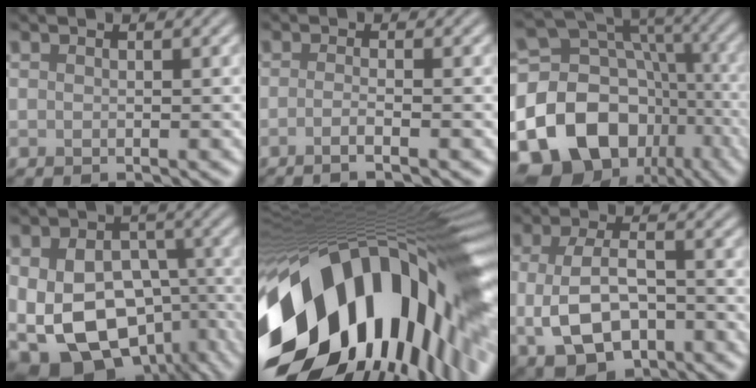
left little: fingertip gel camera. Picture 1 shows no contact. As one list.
[{"total": 2.3, "force": [-0.9, 0.7, 2.0], "torque": [-0.020, -0.003, -0.029]}, {"total": 18.6, "force": [-7.1, 14.5, 9.3], "torque": [-0.180, -0.007, -0.105]}, {"total": 15.0, "force": [-4.9, 10.0, 10.1], "torque": [-0.186, -0.030, -0.065]}, {"total": 19.2, "force": [-5.3, 10.6, 15.2], "torque": [-0.265, -0.020, -0.110]}, {"total": 7.2, "force": [-1.6, 4.1, 5.7], "torque": [-0.109, -0.011, -0.028]}]